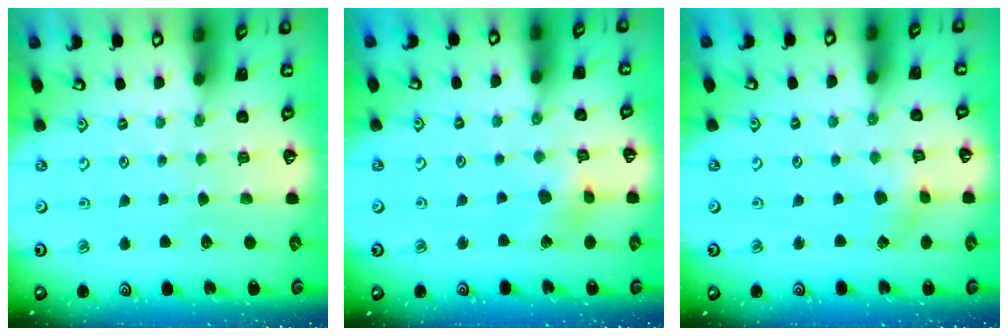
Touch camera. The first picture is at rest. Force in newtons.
{"total": 6.2, "press": 6.1, "slide": 0.8}
{"total": 3.4, "press": 3.3, "slide": 0.4}